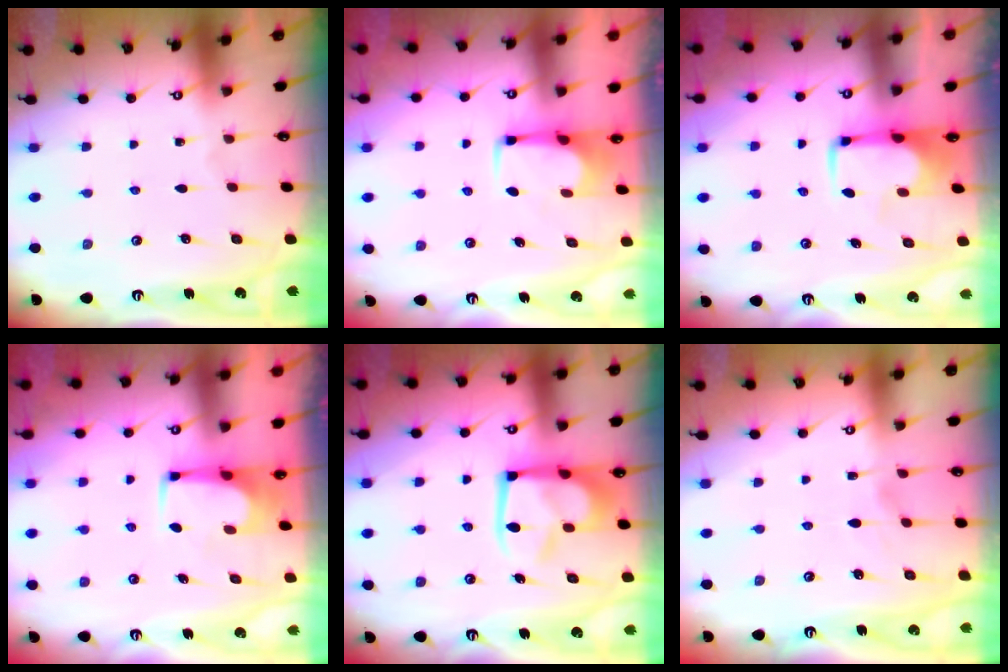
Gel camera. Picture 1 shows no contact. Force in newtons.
{"total": 2.6, "press": 2.6, "slide": 0.4}
{"total": 1.7, "press": 1.6, "slide": 0.5}
{"total": 1.6, "press": 1.5, "slide": 0.3}
{"total": 12.9, "press": 12.8, "slide": 1.6}
{"total": 0.8, "press": 0.0, "slide": 0.8}